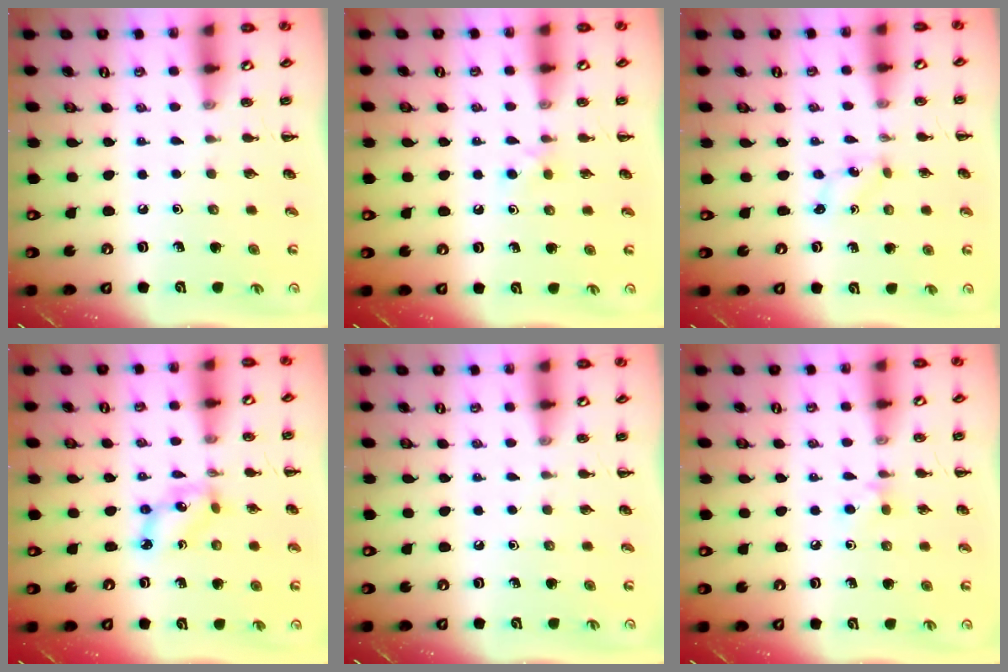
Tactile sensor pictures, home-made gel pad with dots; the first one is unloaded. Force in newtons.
{"total": 2.8, "press": 2.6, "slide": 1.2}
{"total": 0.0}
{"total": 5.2, "press": 5.0, "slide": 1.3}
{"total": 0.0}
{"total": 4.5, "press": 4.2, "slide": 1.5}